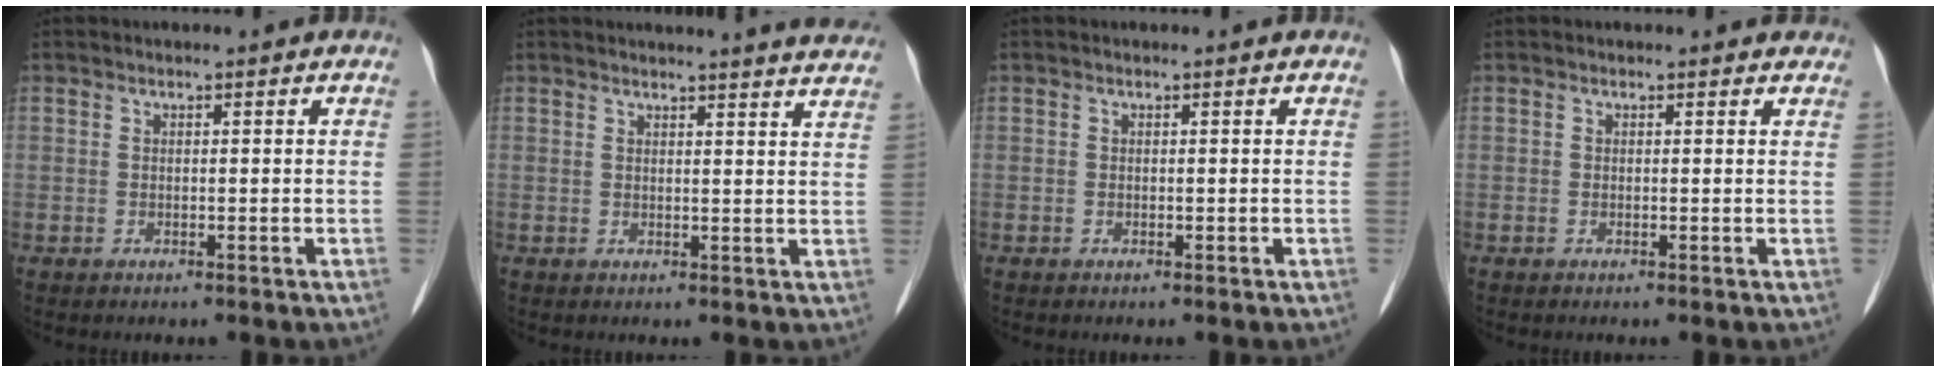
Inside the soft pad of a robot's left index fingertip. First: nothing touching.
{"total": 10.4, "force": [10.1, -0.4, 2.6], "torque": [-0.027, -0.033, 0.095]}
{"total": 0.0}
{"total": 2.1, "force": [1.8, 1.0, 0.4], "torque": [-0.004, 0.000, 0.002]}